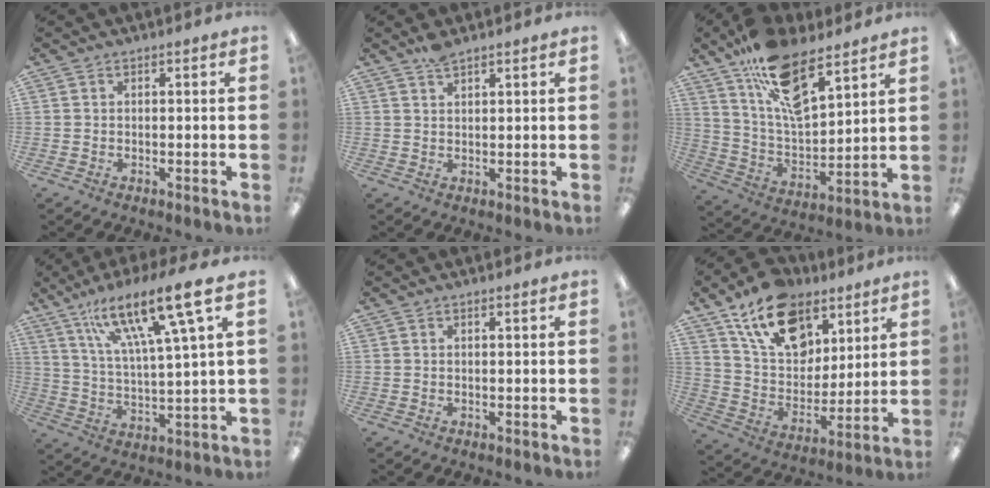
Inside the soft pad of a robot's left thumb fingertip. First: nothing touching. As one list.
[{"total": 2.6, "force": [2.2, 0.5, 1.3], "torque": [-0.031, -0.001, 0.041]}, {"total": 16.9, "force": [11.7, 6.6, 10.3], "torque": [-0.194, -0.059, 0.209]}, {"total": 17.3, "force": [11.3, 3.3, 12.7], "torque": [-0.216, -0.059, 0.179]}, {"total": 0.7, "force": [0.4, 0.0, 0.6], "torque": [-0.010, 0.000, 0.007]}, {"total": 17.9, "force": [11.3, 10.8, 8.8], "torque": [-0.151, -0.048, 0.208]}]